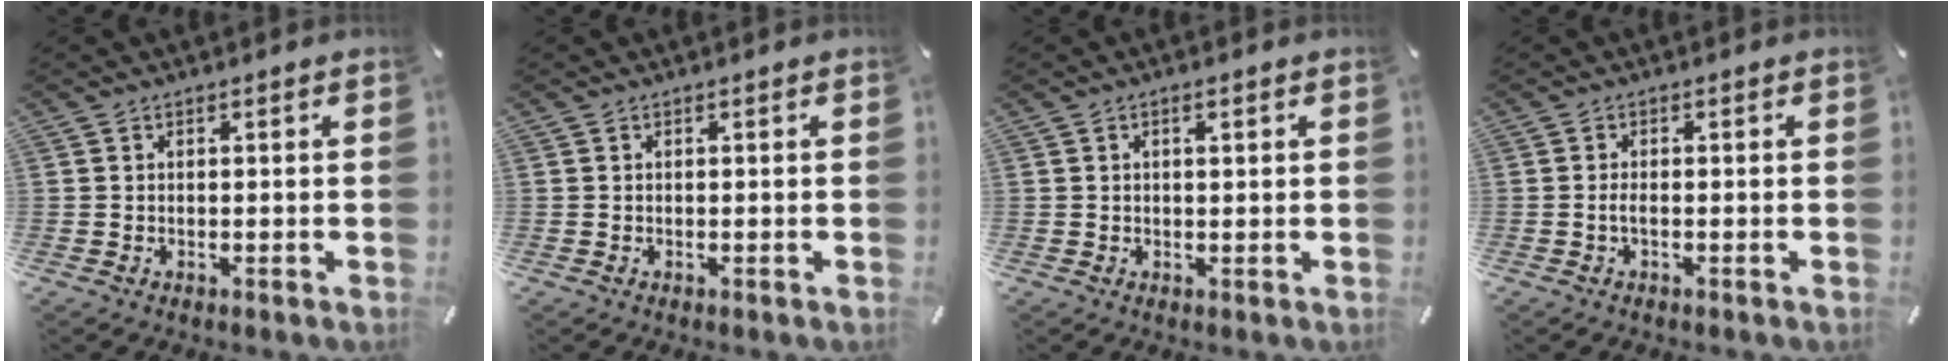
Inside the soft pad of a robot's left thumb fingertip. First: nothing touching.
{"total": 0.0}
{"total": 1.4, "force": [0.5, 0.6, 1.2], "torque": [-0.024, 0.004, 0.007]}
{"total": 1.7, "force": [-0.5, 0.5, 1.6], "torque": [-0.036, -0.002, -0.012]}